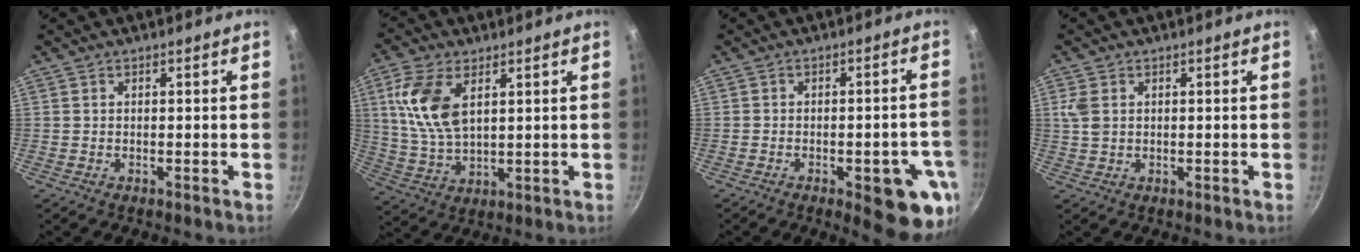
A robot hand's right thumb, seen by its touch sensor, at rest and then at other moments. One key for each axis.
{"total": 11.8, "fx": 3.9, "fy": 6.3, "fz": 9.1, "tx": -0.181, "ty": -0.012, "tz": 0.083}
{"total": 12.2, "fx": -4.7, "fy": 4.4, "fz": 10.4, "tx": -0.092, "ty": 0.014, "tz": -0.056}
{"total": 3.5, "fx": 0.9, "fy": 2.5, "fz": 2.3, "tx": -0.046, "ty": 0.002, "tz": 0.018}